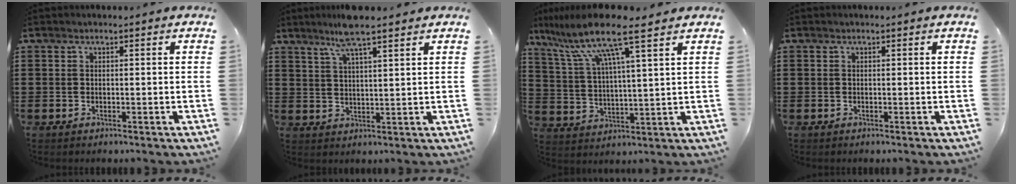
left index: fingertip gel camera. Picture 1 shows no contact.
{"total": 6.8, "force": [5.3, 0.2, 4.3], "torque": [-0.097, -0.004, 0.093]}
{"total": 11.5, "force": [8.4, 0.7, 7.8], "torque": [-0.179, -0.027, 0.141]}
{"total": 0.0}